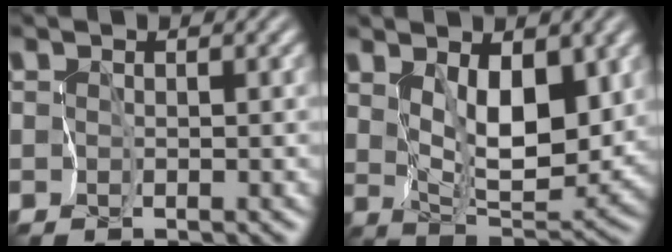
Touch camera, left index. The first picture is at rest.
{"total": 5.7, "force": [2.4, 2.3, 4.6], "torque": [-0.079, -0.013, 0.055]}